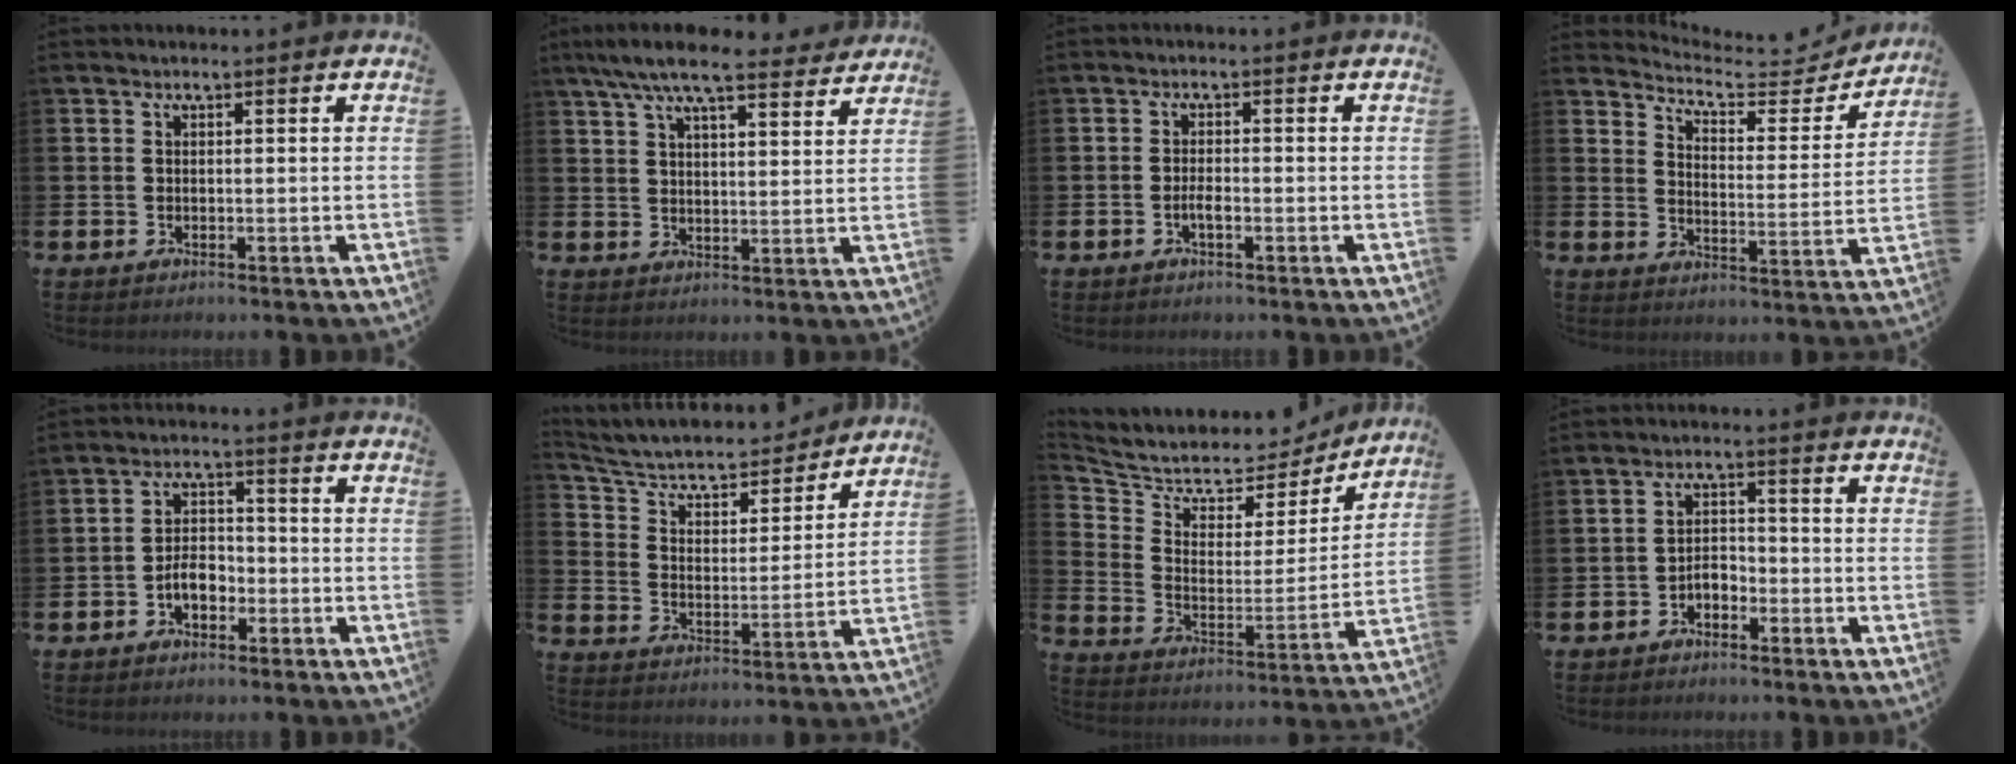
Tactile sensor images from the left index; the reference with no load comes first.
{"total": 8.3, "force": [7.5, 1.4, 3.4], "torque": [-0.077, -0.033, 0.134]}
{"total": 1.5, "force": [-0.6, 0.5, 1.3], "torque": [-0.022, 0.000, -0.013]}
{"total": 5.4, "force": [5.1, 1.6, 1.1], "torque": [-0.037, -0.048, 0.077]}
{"total": 3.9, "force": [-1.9, 2.4, 2.5], "torque": [-0.040, 0.006, -0.037]}
{"total": 6.2, "force": [5.5, 2.1, 1.7], "torque": [-0.060, -0.047, 0.088]}
{"total": 6.0, "force": [5.5, 2.2, 0.3], "torque": [-0.050, -0.053, 0.090]}
{"total": 2.3, "force": [-2.0, 1.1, 0.6], "torque": [-0.020, 0.008, -0.043]}